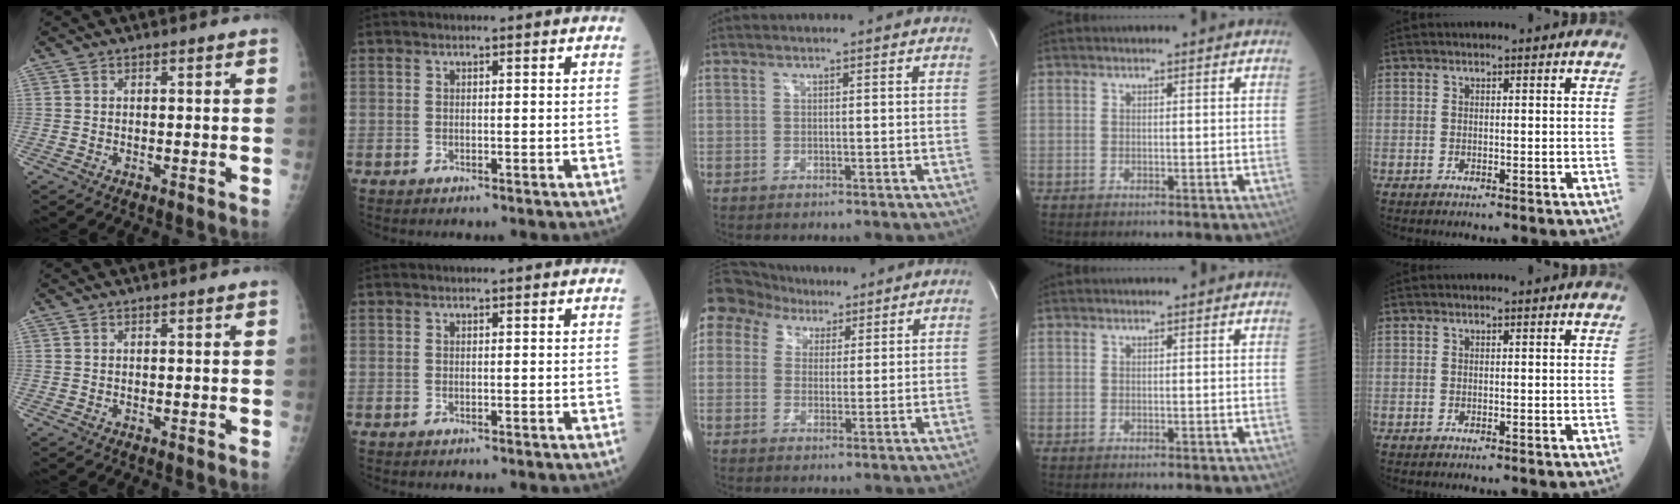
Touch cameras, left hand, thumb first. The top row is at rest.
{"middle": {"total": 14.8, "force": [8.5, 11.2, 4.4], "torque": [-0.145, 0.073, 0.162]}}